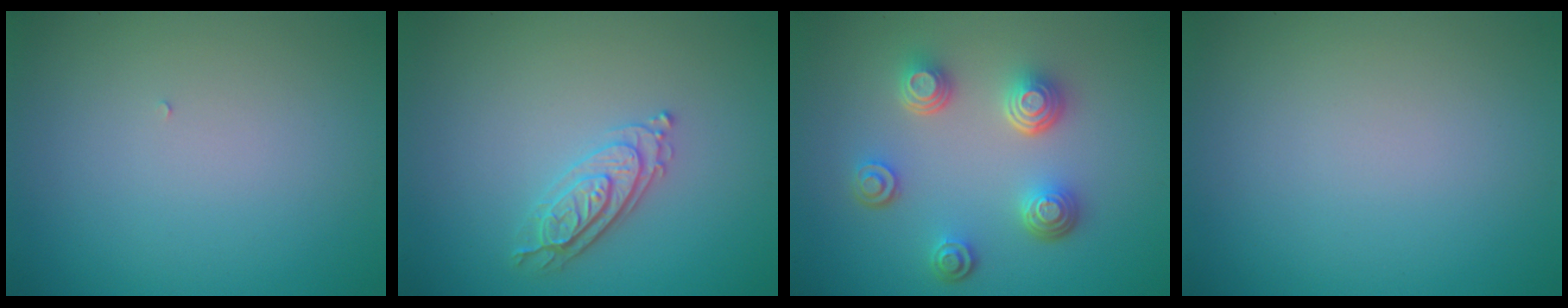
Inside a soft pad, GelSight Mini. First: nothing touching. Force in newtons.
{"total": 2.4, "press": 2.3, "slide": 0.7}
{"total": 4.5, "press": 3.5, "slide": 2.9}
{"total": 0.0}